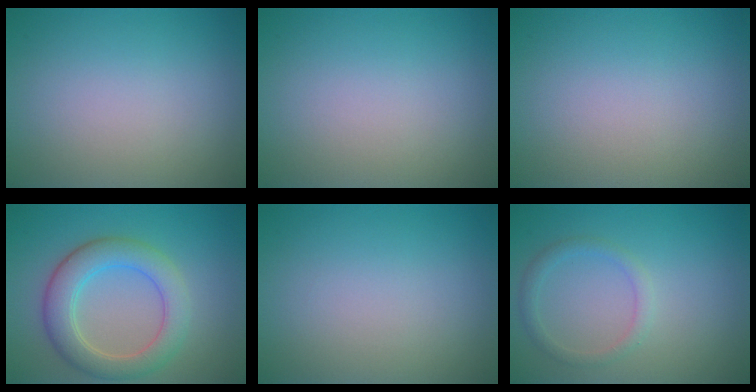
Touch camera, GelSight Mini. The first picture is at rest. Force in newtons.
{"total": 0.0}
{"total": 0.0}
{"total": 5.3, "press": 5.3, "slide": 0.5}
{"total": 0.0}
{"total": 1.5, "press": 1.5, "slide": 0.1}